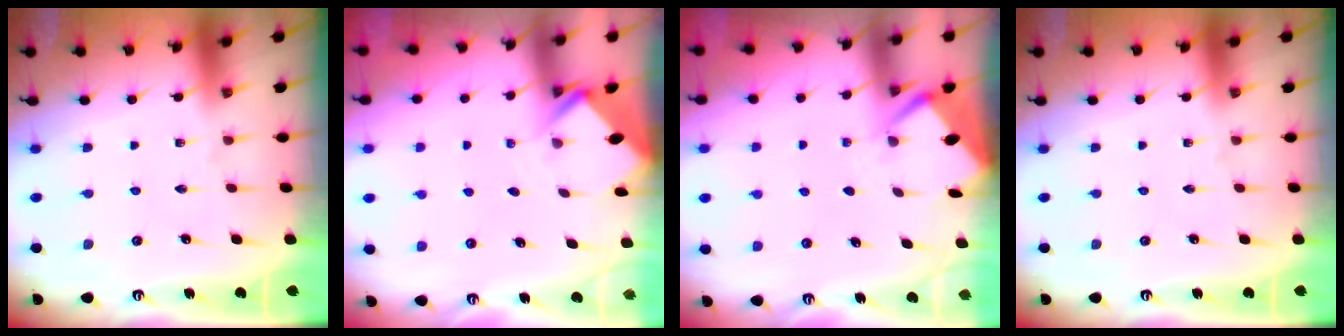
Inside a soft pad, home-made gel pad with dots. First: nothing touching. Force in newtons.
{"total": 2.6, "press": 2.6, "slide": 0.2}
{"total": 2.6, "press": 2.6, "slide": 0.4}
{"total": 0.0}